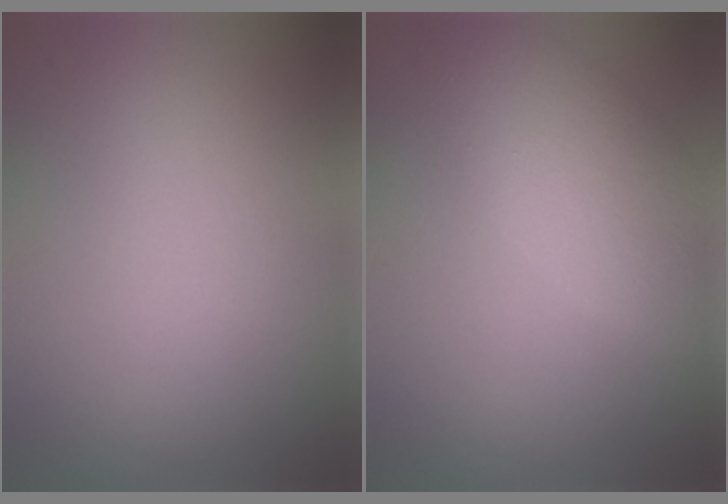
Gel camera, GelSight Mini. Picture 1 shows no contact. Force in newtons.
{"total": 4.7, "press": 4.6, "slide": 0.5}